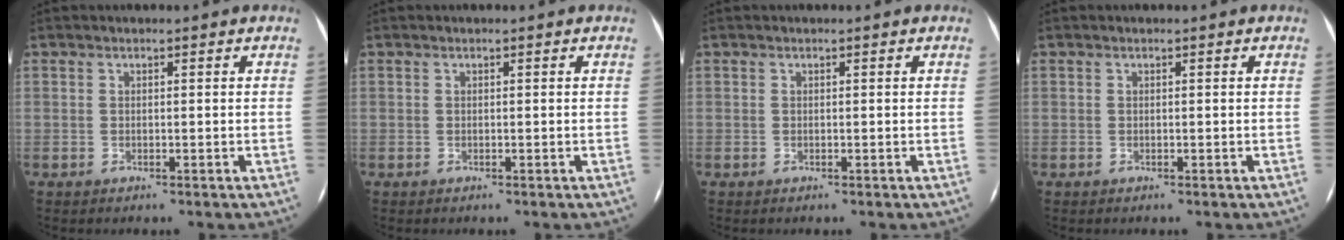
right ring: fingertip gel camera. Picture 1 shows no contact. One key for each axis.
{"total": 0.0}
{"total": 0.0}
{"total": 0.0}